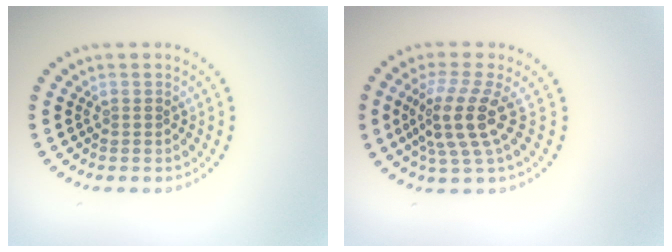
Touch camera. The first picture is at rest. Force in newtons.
{"total": 4.2, "press": 3.1, "slide": 2.9}